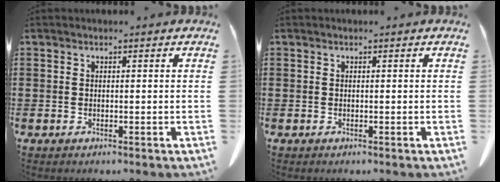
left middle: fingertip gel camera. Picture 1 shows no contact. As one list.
[{"total": 0.0}]